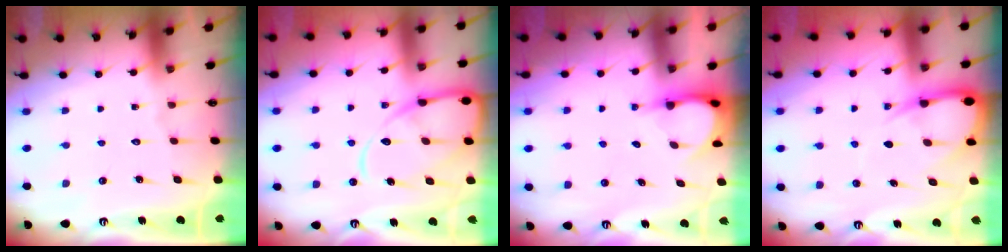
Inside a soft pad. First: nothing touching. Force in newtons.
{"total": 13.2, "press": 13.2, "slide": 1.4}
{"total": 3.7, "press": 3.7, "slide": 0.2}
{"total": 8.4, "press": 8.3, "slide": 1.0}